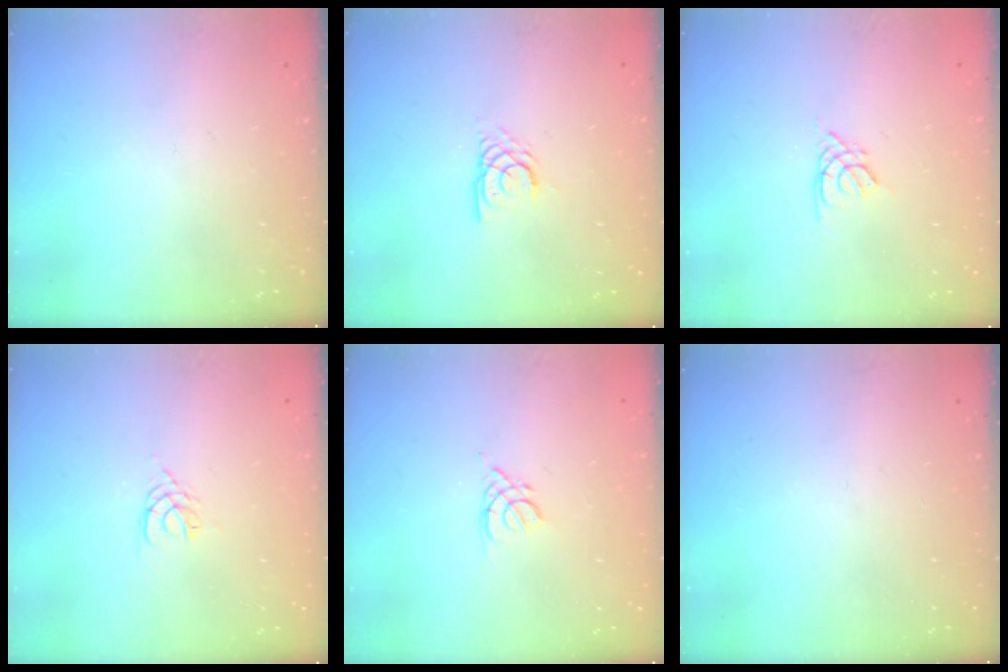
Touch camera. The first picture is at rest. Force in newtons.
{"total": 3.4, "press": 3.4, "slide": 0.2}
{"total": 2.6, "press": 2.6, "slide": 0.3}
{"total": 2.4, "press": 2.3, "slide": 0.4}
{"total": 2.5, "press": 2.5, "slide": 0.6}
{"total": 0.0}